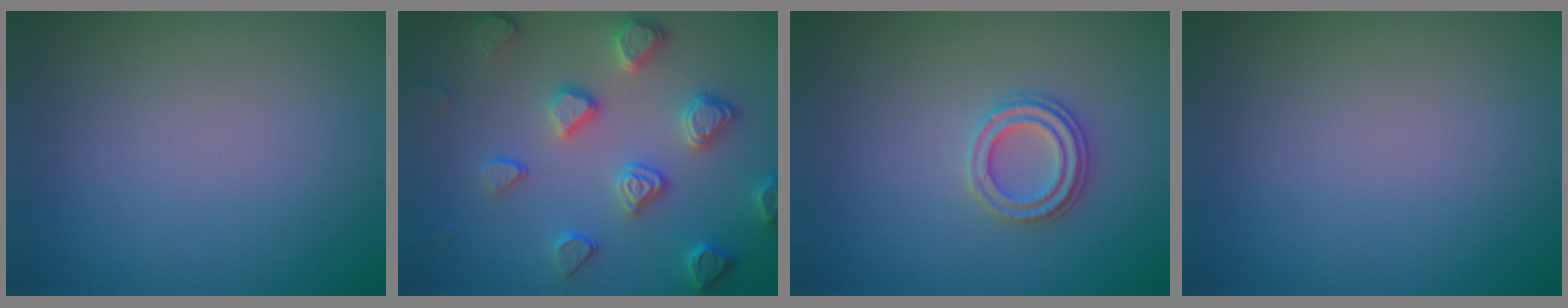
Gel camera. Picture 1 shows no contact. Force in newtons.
{"total": 4.2, "press": 3.7, "slide": 1.9}
{"total": 2.4, "press": 2.3, "slide": 0.6}
{"total": 0.0}